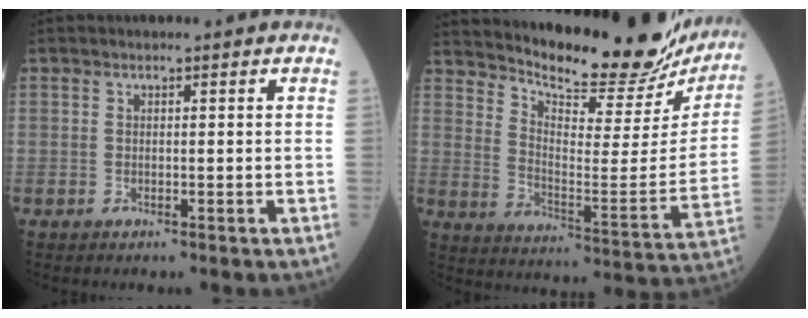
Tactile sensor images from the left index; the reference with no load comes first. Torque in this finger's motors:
{"motor_torque": [0.35, -0.43, 0.50, 0.10]}